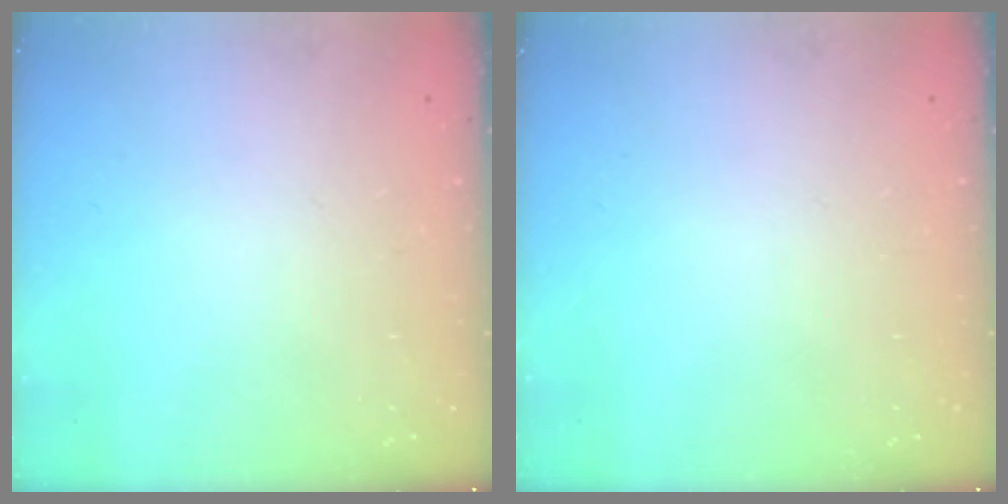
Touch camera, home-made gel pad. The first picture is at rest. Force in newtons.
{"total": 0.0}